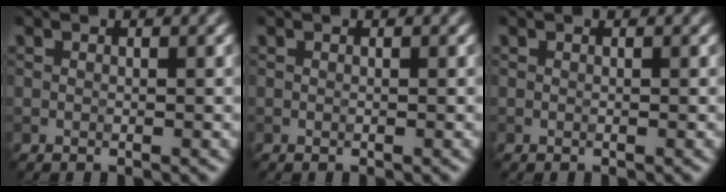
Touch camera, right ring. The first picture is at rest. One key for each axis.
{"total": 0.0}
{"total": 0.0}